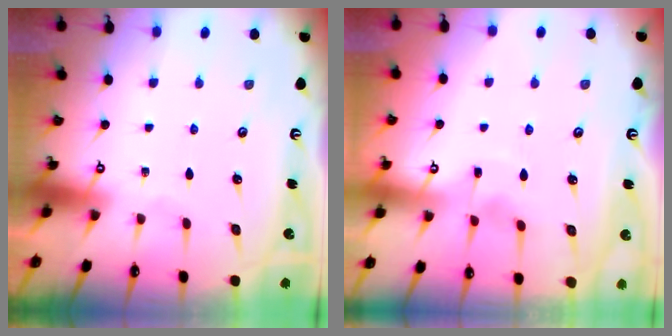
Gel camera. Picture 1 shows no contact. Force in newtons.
{"total": 2.8, "press": 2.8, "slide": 0.4}